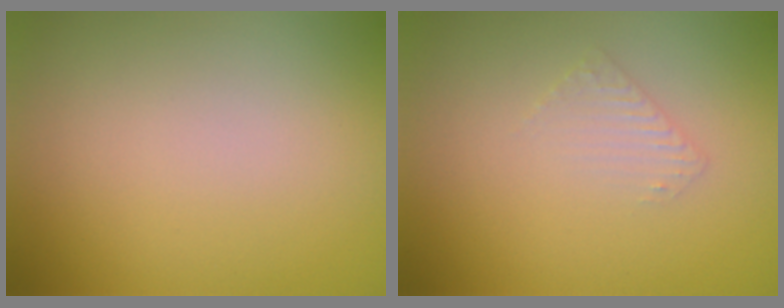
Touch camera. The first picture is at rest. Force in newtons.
{"total": 1.3, "press": 1.3, "slide": 0.3}